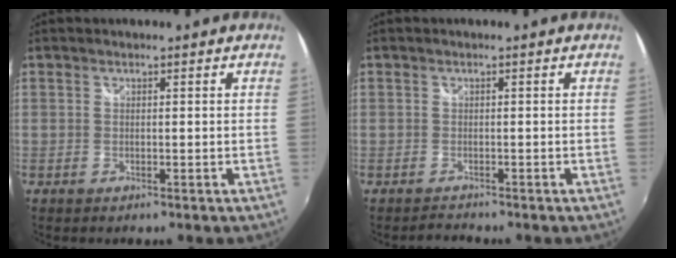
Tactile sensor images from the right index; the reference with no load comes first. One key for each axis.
{"total": 1.5, "fx": -1.3, "fy": 0.7, "fz": -0.3, "tx": 0.000, "ty": 0.003, "tz": -0.024}